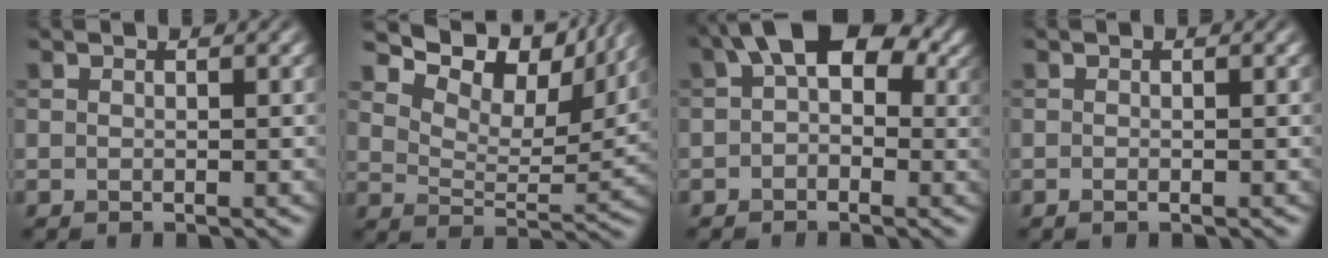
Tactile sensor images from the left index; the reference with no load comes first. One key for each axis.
{"total": 10.3, "fx": 7.6, "fy": 4.1, "fz": 5.6, "tx": -0.093, "ty": 0.002, "tz": 0.122}
{"total": 7.8, "fx": 2.2, "fy": 4.7, "fz": 5.7, "tx": -0.071, "ty": 0.024, "tz": 0.015}
{"total": 0.6, "fx": -0.3, "fy": 0.1, "fz": 0.5, "tx": -0.008, "ty": -0.002, "tz": -0.005}